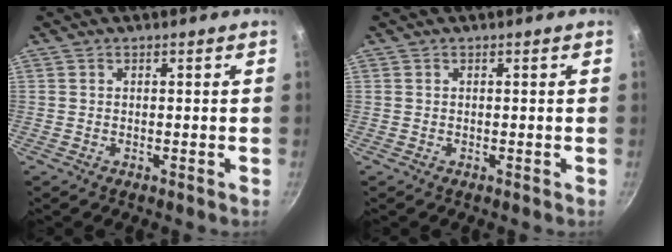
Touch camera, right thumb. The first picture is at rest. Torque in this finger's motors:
{"motor_torque": [0.00, 0.00, -0.02, 0.18, 0.00]}